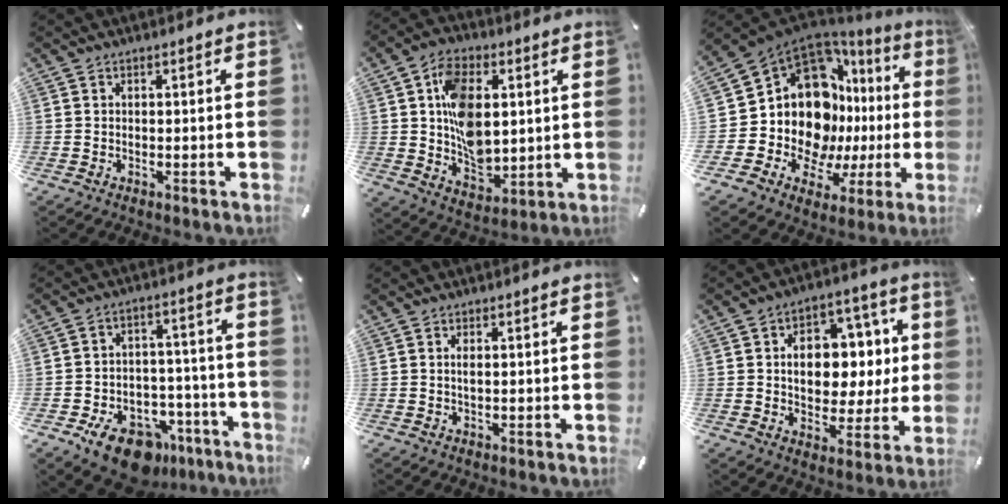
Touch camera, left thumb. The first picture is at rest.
{"total": 12.6, "force": [2.2, 8.6, 8.9], "torque": [-0.155, 0.009, 0.044]}
{"total": 18.0, "force": [3.4, 13.3, 11.6], "torque": [-0.216, -0.070, 0.078]}
{"total": 13.0, "force": [-8.1, 8.1, 6.2], "torque": [-0.072, 0.064, -0.130]}
{"total": 1.2, "force": [0.3, 0.2, 1.1], "torque": [-0.022, 0.001, 0.003]}
{"total": 12.3, "force": [1.2, 9.7, 7.4], "torque": [-0.102, -0.003, 0.028]}